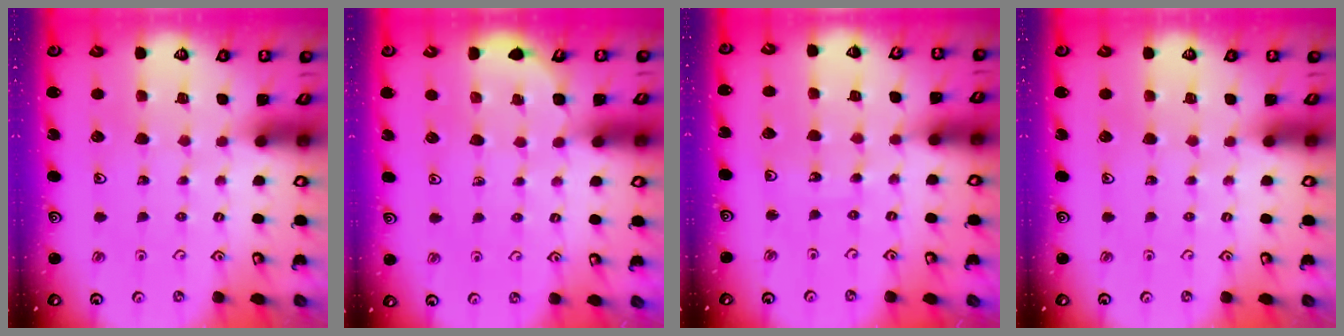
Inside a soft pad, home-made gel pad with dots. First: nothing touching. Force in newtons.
{"total": 2.7, "press": 2.6, "slide": 0.8}
{"total": 4.1, "press": 4.1, "slide": 0.3}
{"total": 0.0}